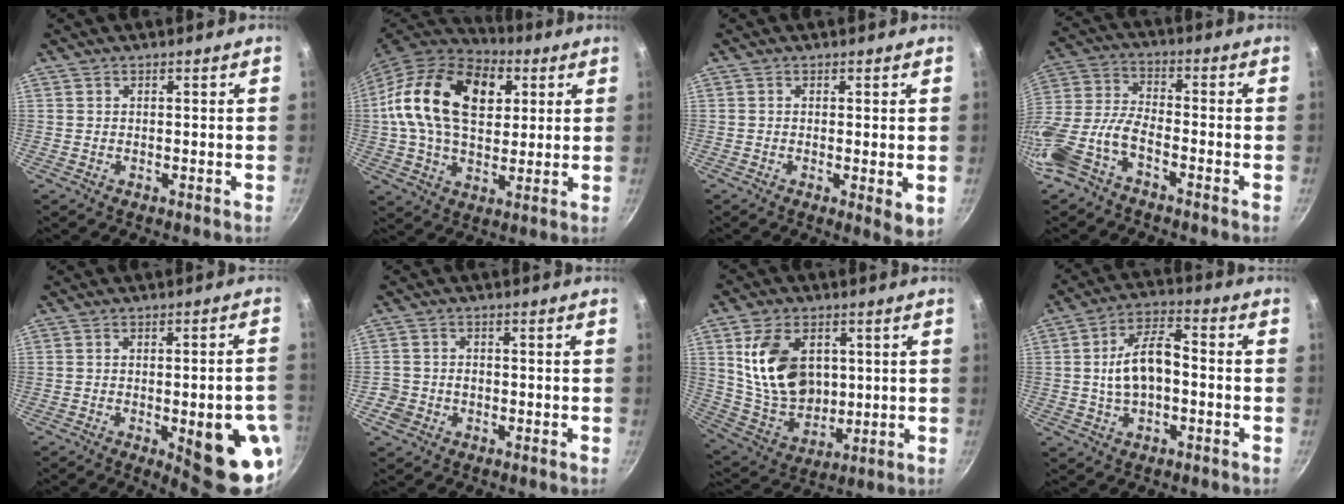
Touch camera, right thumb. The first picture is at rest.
{"total": 23.2, "force": [5.6, 14.8, 16.9], "torque": [-0.279, 0.008, 0.083]}
{"total": 4.1, "force": [-0.4, 0.9, 4.0], "torque": [-0.056, -0.017, -0.006]}
{"total": 13.2, "force": [-6.6, 6.9, 9.2], "torque": [-0.214, 0.033, -0.146]}
{"total": 15.2, "force": [-4.8, 4.4, 13.7], "torque": [-0.144, 0.014, -0.053]}
{"total": 3.7, "force": [-1.4, 3.1, 1.3], "torque": [-0.012, 0.020, -0.024]}
{"total": 16.7, "force": [3.6, 11.7, 11.3], "torque": [-0.177, -0.021, 0.080]}
{"total": 10.6, "force": [-0.9, 5.7, 8.9], "torque": [-0.143, 0.033, -0.020]}